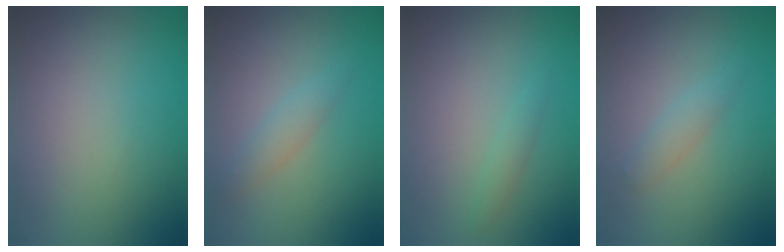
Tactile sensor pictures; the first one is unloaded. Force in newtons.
{"total": 1.6, "press": 1.6, "slide": 0.1}
{"total": 1.0, "press": 1.0, "slide": 0.0}
{"total": 1.4, "press": 1.4, "slide": 0.0}